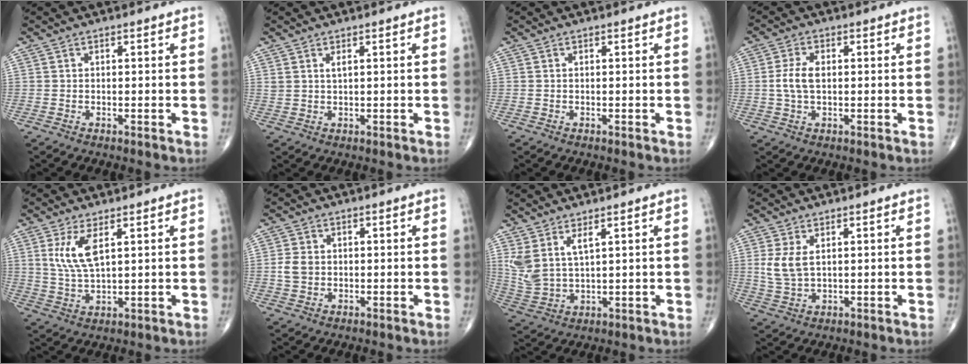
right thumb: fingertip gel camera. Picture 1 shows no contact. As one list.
[{"total": 1.6, "force": [0.9, 0.5, 1.2], "torque": [-0.025, -0.002, 0.022]}, {"total": 0.0}, {"total": 4.8, "force": [0.2, 2.7, 4.0], "torque": [-0.091, 0.006, 0.001]}, {"total": 6.8, "force": [2.6, 2.4, 5.9], "torque": [-0.125, -0.014, 0.060]}, {"total": 3.5, "force": [0.0, 2.8, 2.1], "torque": [-0.038, 0.005, 0.000]}, {"total": 7.0, "force": [3.5, 2.6, 5.5], "torque": [-0.126, -0.020, 0.084]}, {"total": 5.2, "force": [1.3, 2.8, 4.1], "torque": [-0.091, -0.004, 0.033]}]